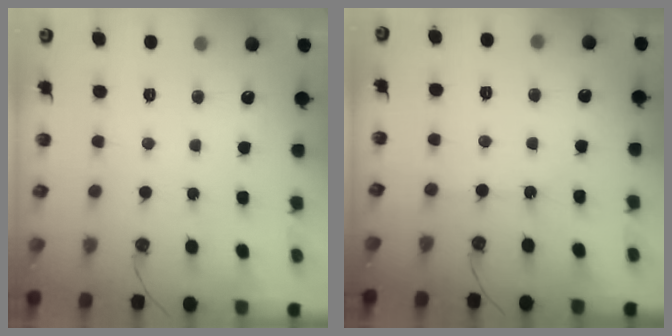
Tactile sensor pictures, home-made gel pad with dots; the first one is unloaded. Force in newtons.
{"total": 1.9, "press": 1.9, "slide": 0.4}